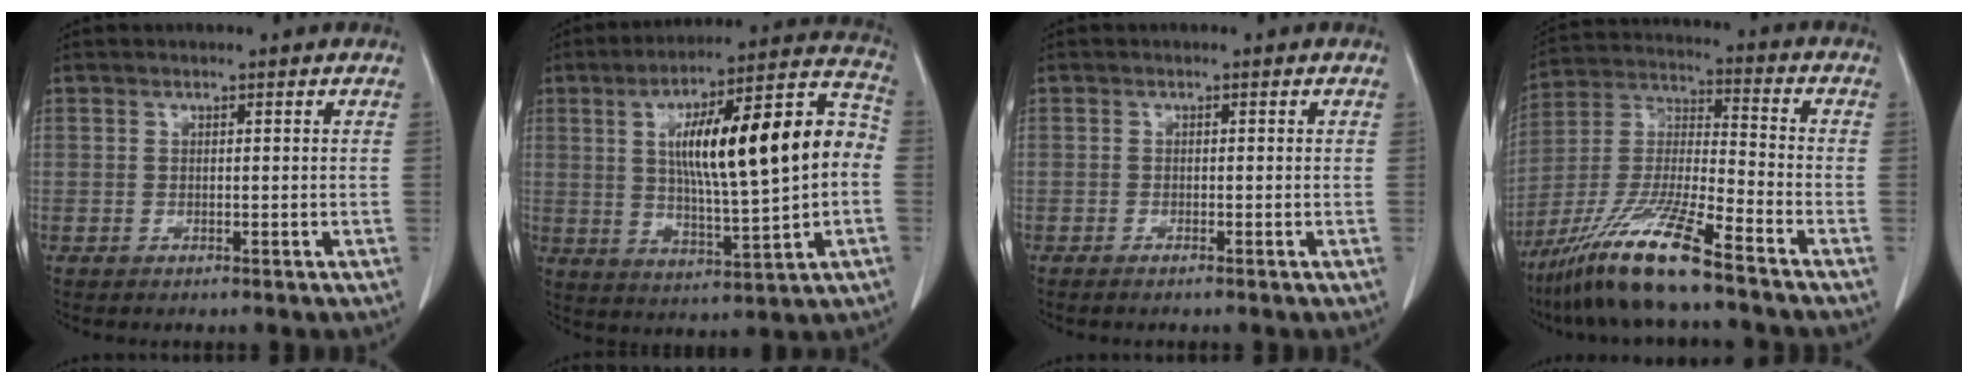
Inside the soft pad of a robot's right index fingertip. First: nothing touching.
{"total": 20.4, "force": [1.5, 3.8, 20.0], "torque": [-0.308, 0.040, 0.025]}
{"total": 0.8, "force": [-0.6, -0.1, 0.5], "torque": [-0.009, 0.000, -0.012]}
{"total": 14.2, "force": [-10.1, 0.3, 9.9], "torque": [-0.208, -0.024, -0.193]}